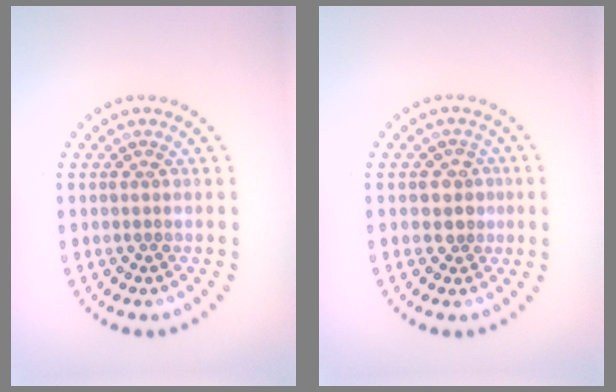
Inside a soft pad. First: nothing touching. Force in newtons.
{"total": 2.2, "press": 1.9, "slide": 1.1}